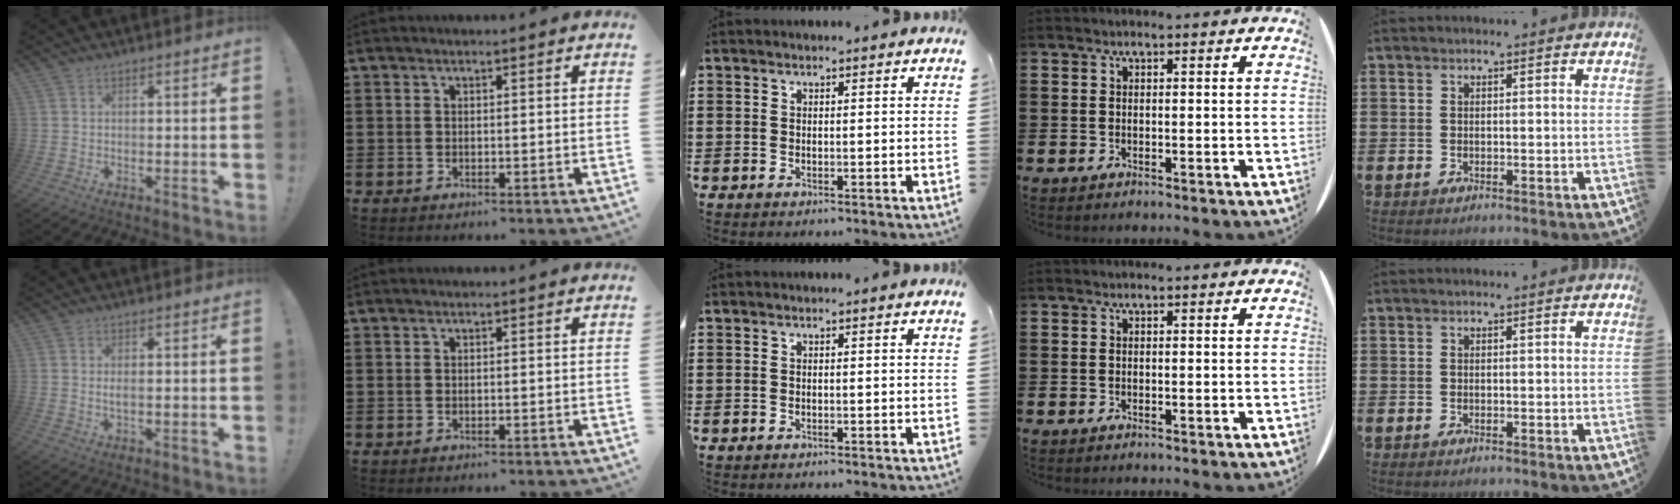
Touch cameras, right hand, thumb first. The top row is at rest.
{"thumb": {"total": 1.6, "force": [0.0, 0.3, 1.6], "torque": [-0.027, 0.000, -0.001]}}